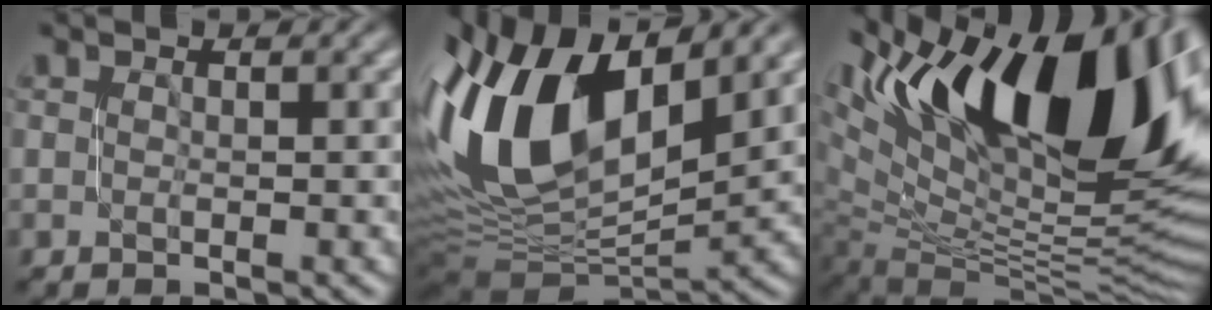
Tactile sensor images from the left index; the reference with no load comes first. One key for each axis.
{"total": 13.8, "fx": 4.0, "fy": 7.8, "fz": 10.7, "tx": -0.212, "ty": 0.013, "tz": 0.069}
{"total": 18.9, "fx": 8.0, "fy": 9.2, "fz": 14.5, "tx": -0.225, "ty": 0.032, "tz": 0.147}